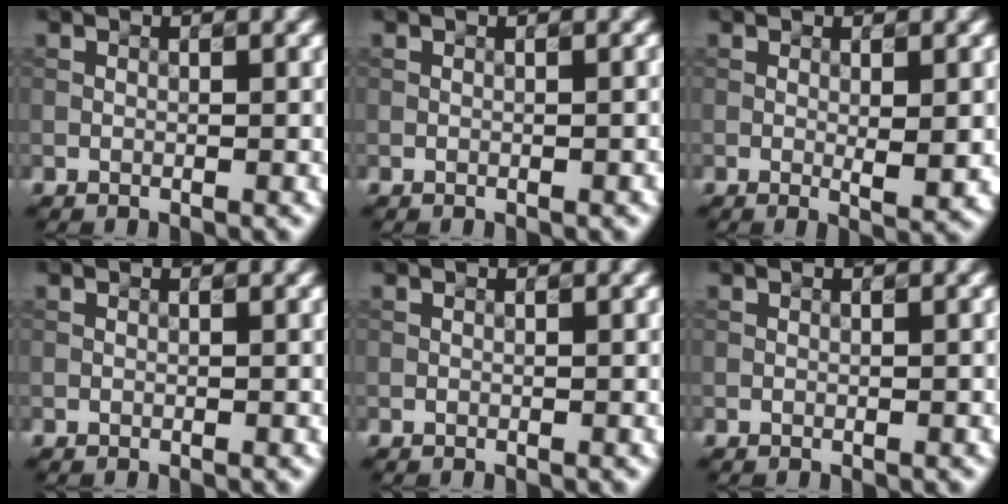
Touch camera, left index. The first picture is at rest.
{"total": 0.6, "force": [-0.3, 0.2, 0.5], "torque": [-0.005, 0.000, -0.004]}
{"total": 2.6, "force": [-0.1, 0.6, 2.6], "torque": [-0.041, -0.007, 0.001]}
{"total": 0.0}
{"total": 0.0}
{"total": 0.0}